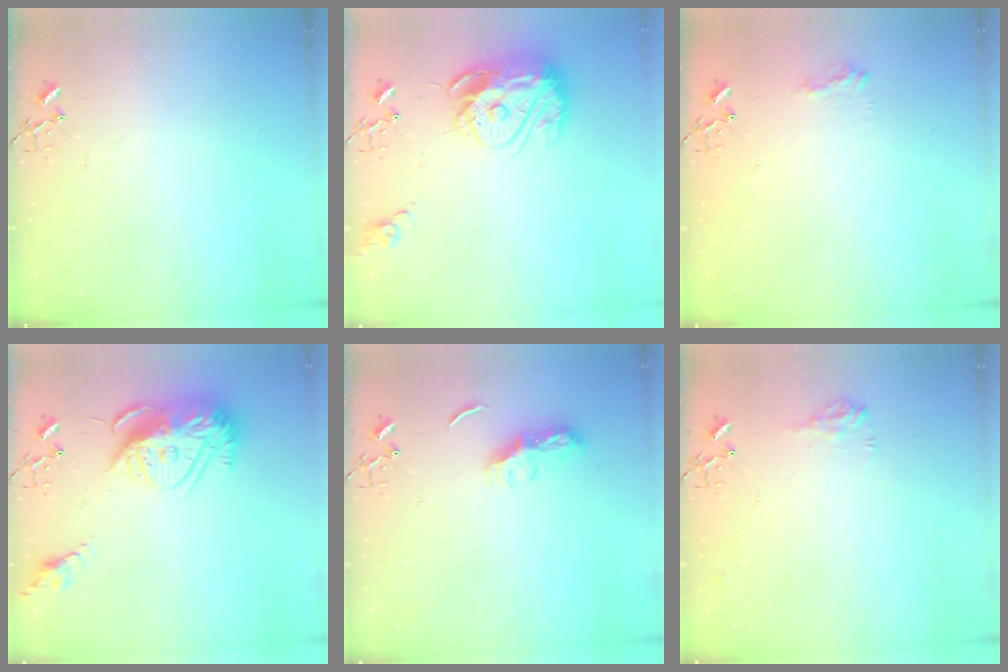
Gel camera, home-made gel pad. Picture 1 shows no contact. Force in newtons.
{"total": 17.3, "press": 17.2, "slide": 1.8}
{"total": 7.9, "press": 7.9, "slide": 0.6}
{"total": 17.6, "press": 17.5, "slide": 1.6}
{"total": 8.1, "press": 8.1, "slide": 0.6}
{"total": 8.1, "press": 8.1, "slide": 0.3}